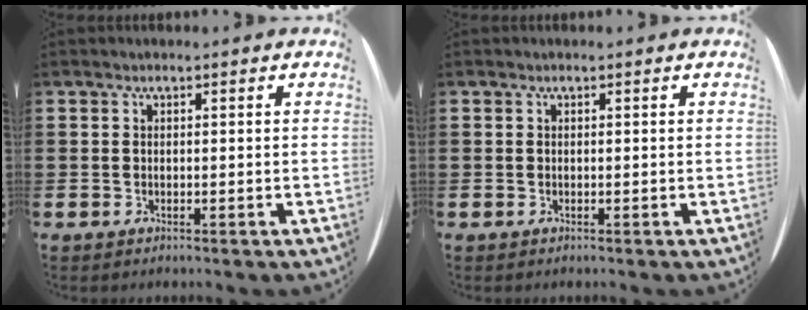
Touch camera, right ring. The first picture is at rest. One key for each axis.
{"total": 0.0}